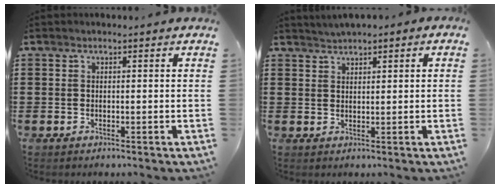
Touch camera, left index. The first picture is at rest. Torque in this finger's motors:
{"motor_torque": [1.63, -0.50, 0.48, 0.09]}